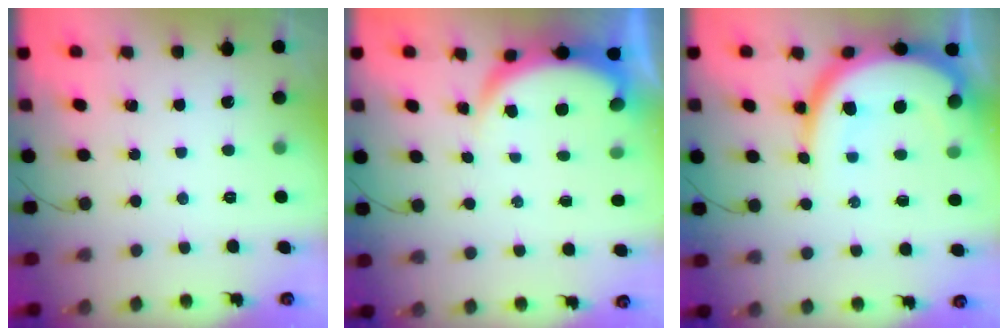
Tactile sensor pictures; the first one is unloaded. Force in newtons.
{"total": 5.4, "press": 5.4, "slide": 0.8}
{"total": 16.6, "press": 16.6, "slide": 1.3}